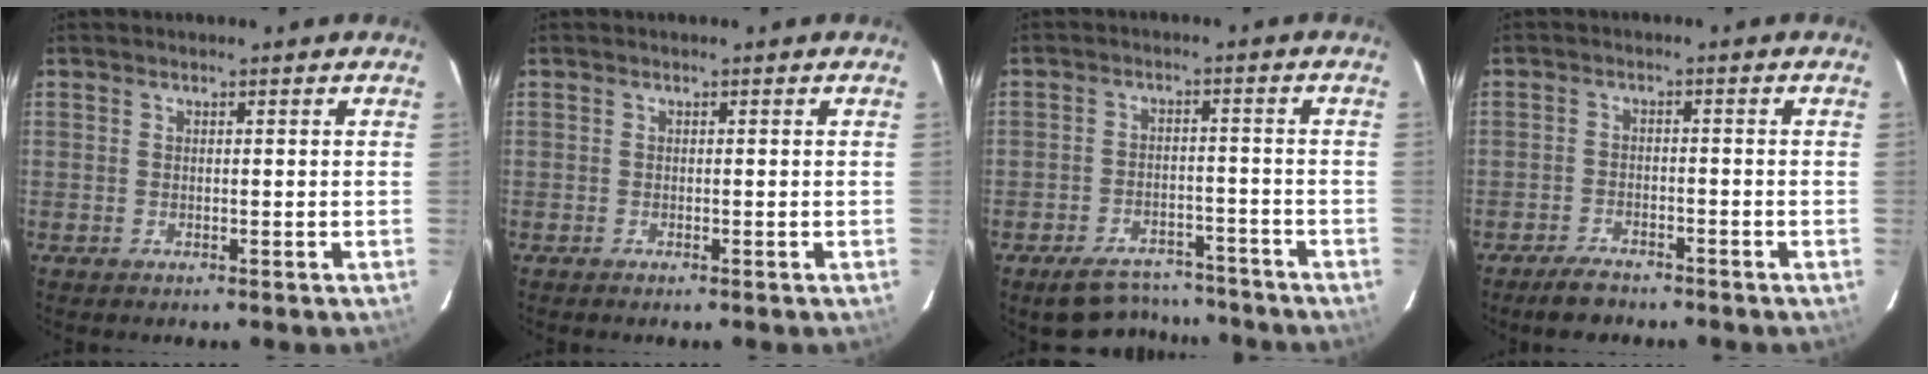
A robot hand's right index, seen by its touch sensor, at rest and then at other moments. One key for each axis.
{"total": 0.0}
{"total": 9.9, "fx": -8.6, "fy": 4.0, "fz": 2.8, "tx": -0.066, "ty": 0.010, "tz": -0.111}
{"total": 4.6, "fx": -3.9, "fy": 1.7, "fz": 1.7, "tx": -0.048, "ty": 0.003, "tz": -0.066}